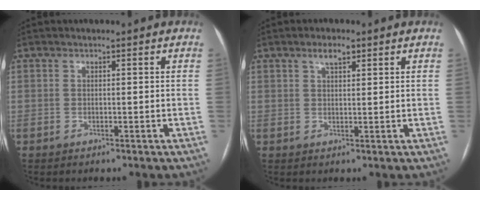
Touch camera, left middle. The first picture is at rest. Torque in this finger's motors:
{"motor_torque": [0.47, -0.51, 0.21, 0.05]}